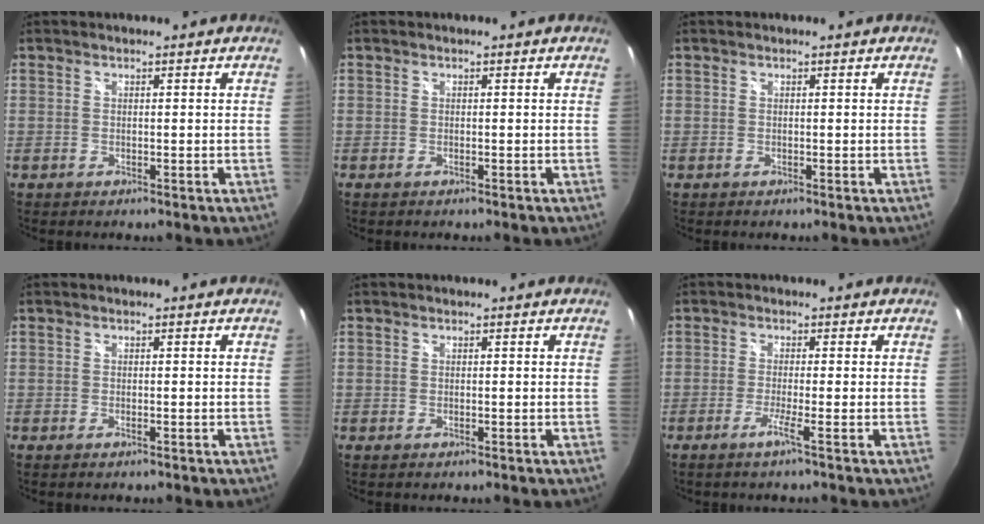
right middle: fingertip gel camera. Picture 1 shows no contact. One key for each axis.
{"total": 0.0}
{"total": 0.0}
{"total": 0.7, "fx": -0.5, "fy": 0.0, "fz": 0.5, "tx": -0.006, "ty": 0.002, "tz": -0.008}
{"total": 0.0}
{"total": 2.7, "fx": -1.5, "fy": -1.1, "fz": 1.9, "tx": -0.046, "ty": -0.004, "tz": -0.033}